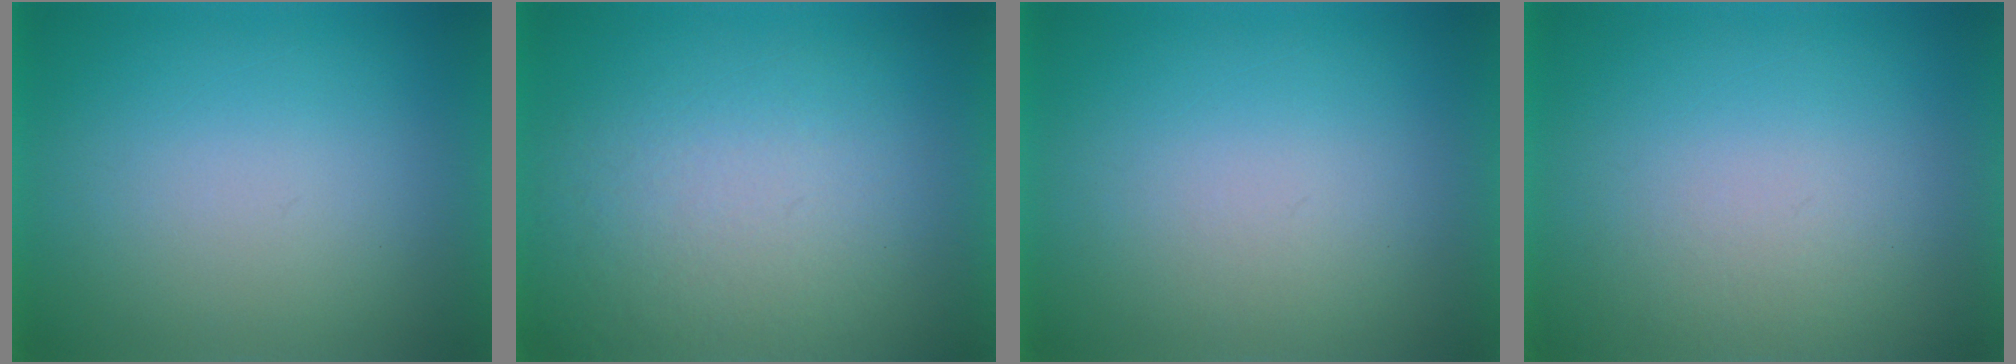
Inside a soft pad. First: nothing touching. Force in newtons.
{"total": 5.8}
{"total": 1.1}
{"total": 1.9}